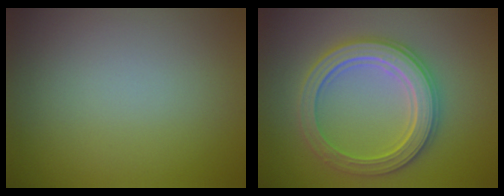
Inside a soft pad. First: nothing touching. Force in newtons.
{"total": 5.5, "press": 5.4, "slide": 1.0}